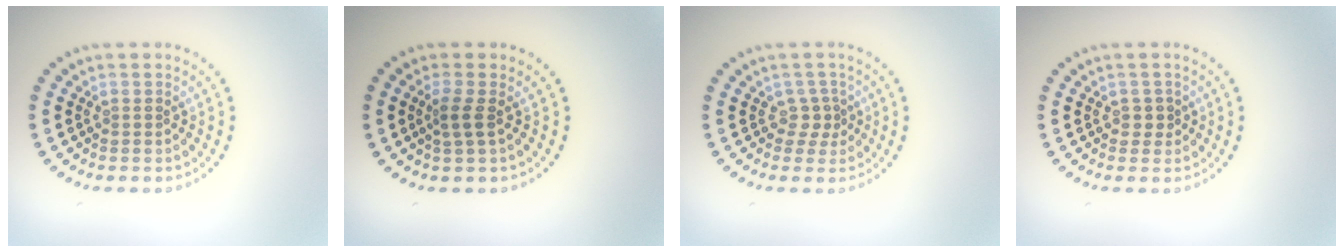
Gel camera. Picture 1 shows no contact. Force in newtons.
{"total": 1.6, "press": 1.3, "slide": 1.0}
{"total": 1.5, "press": 1.0, "slide": 1.1}
{"total": 1.0, "press": 0.9, "slide": 0.5}